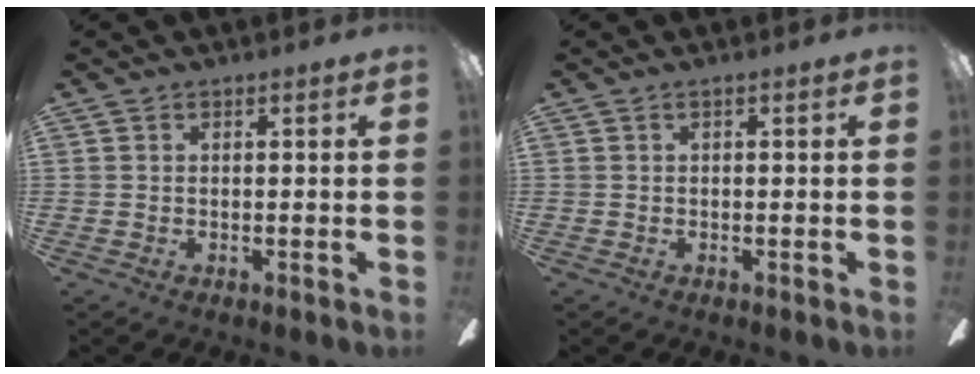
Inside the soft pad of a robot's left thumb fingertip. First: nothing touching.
{"total": 0.0}